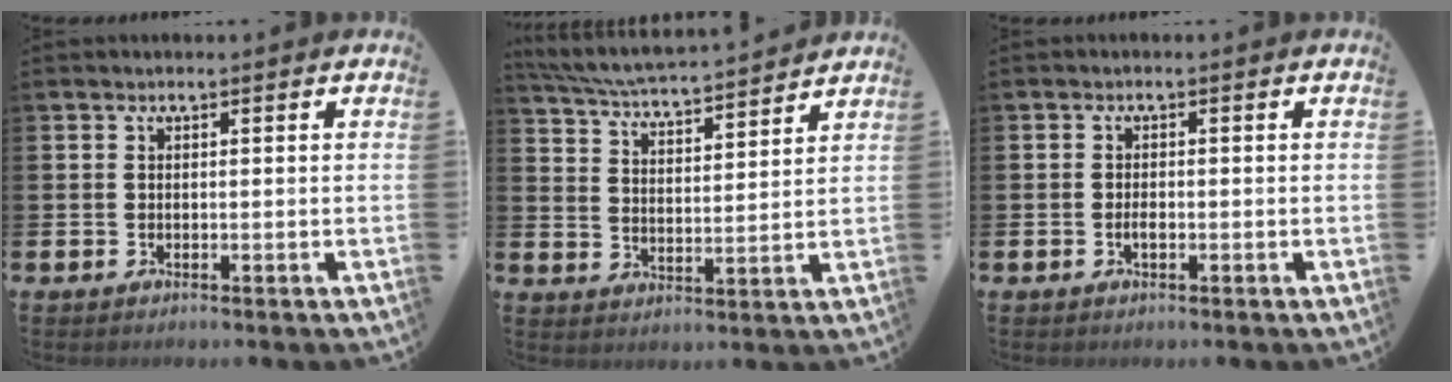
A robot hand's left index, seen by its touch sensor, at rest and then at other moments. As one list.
[{"total": 5.6, "force": [5.5, 0.0, 1.0], "torque": [-0.046, -0.041, 0.094]}, {"total": 1.2, "force": [-0.4, 0.5, 1.0], "torque": [-0.018, -0.002, -0.007]}]